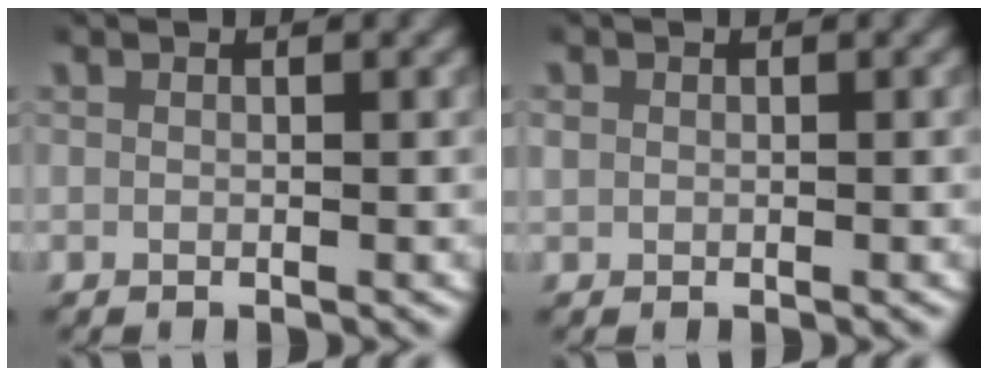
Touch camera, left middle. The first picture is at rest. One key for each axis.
{"total": 0.9, "fx": 0.2, "fy": 0.9, "fz": 0.3, "tx": -0.014, "ty": -0.002, "tz": 0.004}